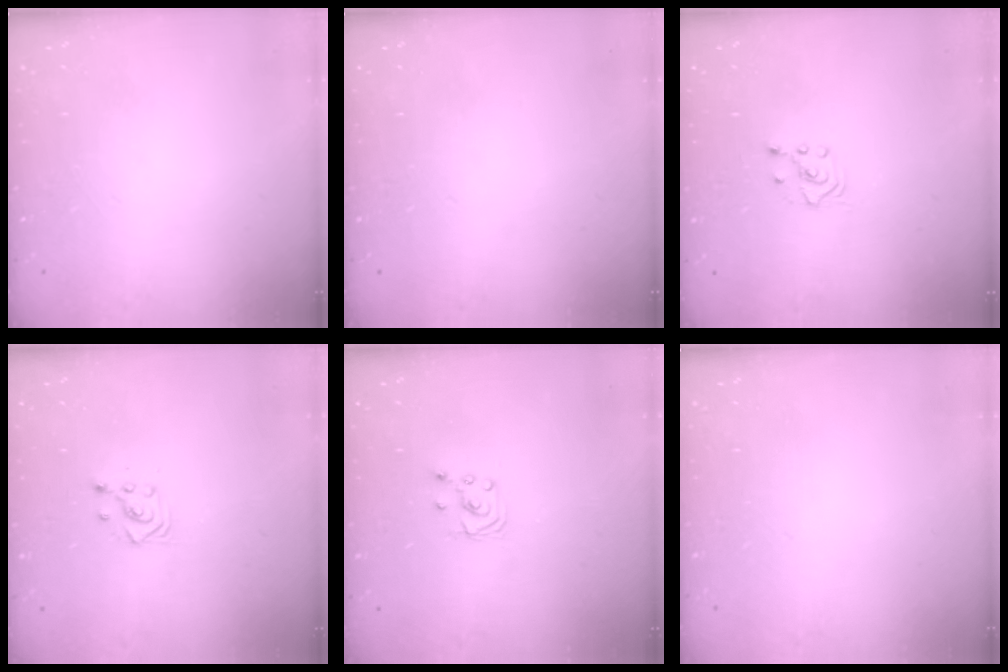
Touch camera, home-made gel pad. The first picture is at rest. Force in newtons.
{"total": 0.0}
{"total": 2.5, "press": 2.4, "slide": 0.9}
{"total": 3.0, "press": 3.0, "slide": 0.5}
{"total": 2.3, "press": 2.2, "slide": 0.3}
{"total": 0.0}